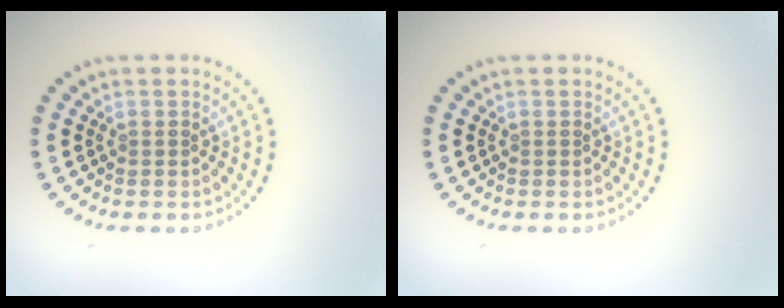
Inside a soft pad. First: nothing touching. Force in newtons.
{"total": 0.0}